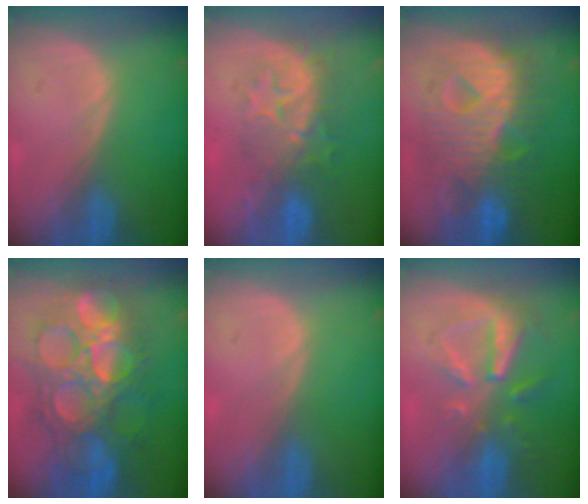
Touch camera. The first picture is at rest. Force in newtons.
{"total": 8.4, "press": 8.2, "slide": 2.0}
{"total": 12.7, "press": 12.7, "slide": 1.2}
{"total": 13.0, "press": 13.0, "slide": 1.5}
{"total": 0.0}
{"total": 8.2, "press": 7.4, "slide": 3.6}